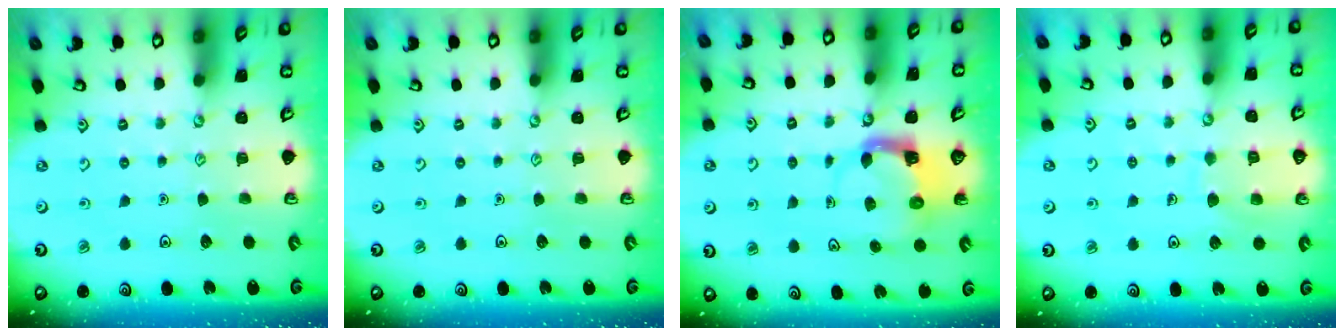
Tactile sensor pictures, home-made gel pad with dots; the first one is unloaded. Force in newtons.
{"total": 0.0}
{"total": 3.8, "press": 3.7, "slide": 0.7}
{"total": 7.3, "press": 7.3, "slide": 0.7}